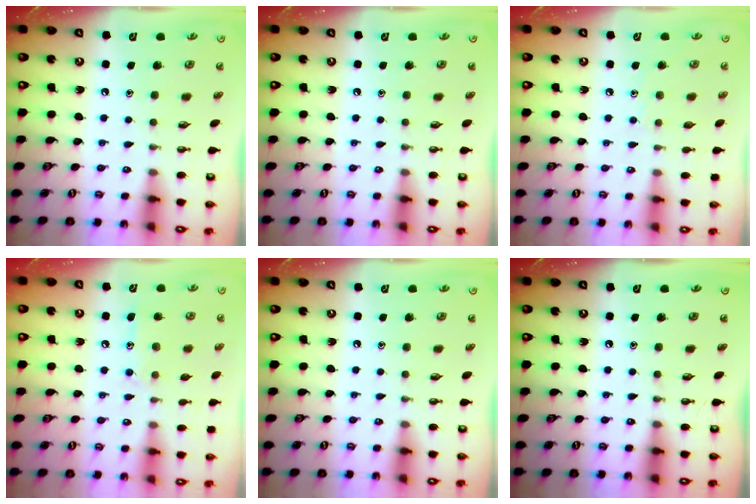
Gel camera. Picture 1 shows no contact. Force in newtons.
{"total": 0.0}
{"total": 3.8, "press": 3.8, "slide": 0.4}
{"total": 9.7, "press": 9.7, "slide": 0.6}
{"total": 0.0}
{"total": 0.0}